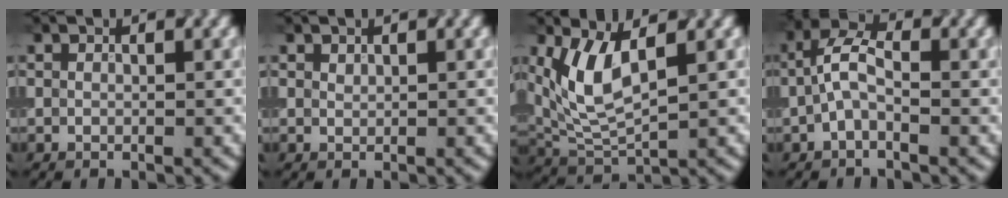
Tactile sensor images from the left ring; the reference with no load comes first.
{"total": 0.5, "force": [0.5, 0.2, 0.1], "torque": [-0.005, 0.004, 0.012]}
{"total": 6.3, "force": [1.7, 2.8, 5.3], "torque": [-0.126, 0.002, 0.044]}
{"total": 3.6, "force": [-1.0, 1.6, 3.1], "torque": [-0.068, 0.021, -0.020]}